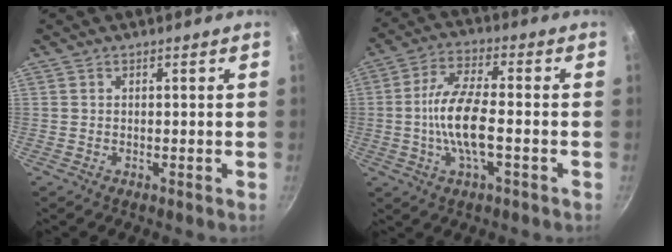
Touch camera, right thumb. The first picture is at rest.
{"total": 11.1, "force": [-1.6, 3.9, 10.3], "torque": [-0.212, 0.018, -0.032]}